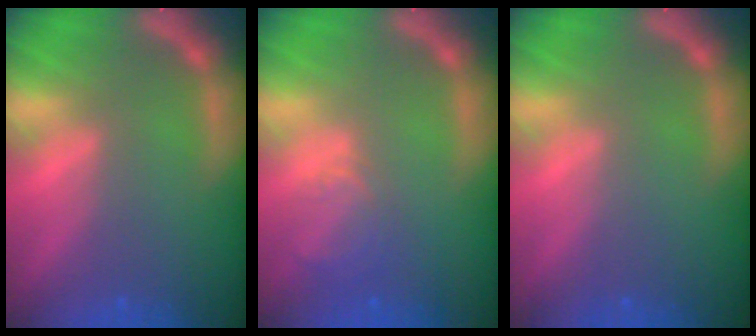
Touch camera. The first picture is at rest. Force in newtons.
{"total": 2.9}
{"total": 0.0}